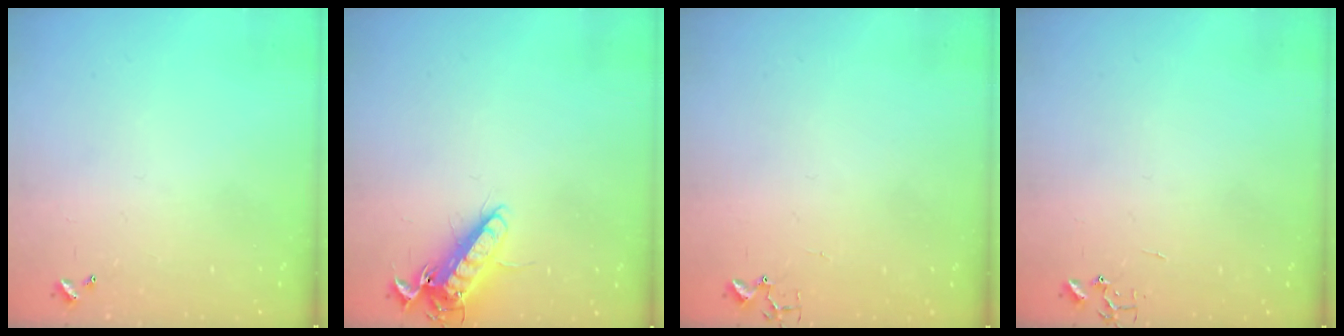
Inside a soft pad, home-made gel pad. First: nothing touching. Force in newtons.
{"total": 13.3, "press": 13.2, "slide": 1.8}
{"total": 3.3, "press": 3.3, "slide": 0.5}
{"total": 0.0}